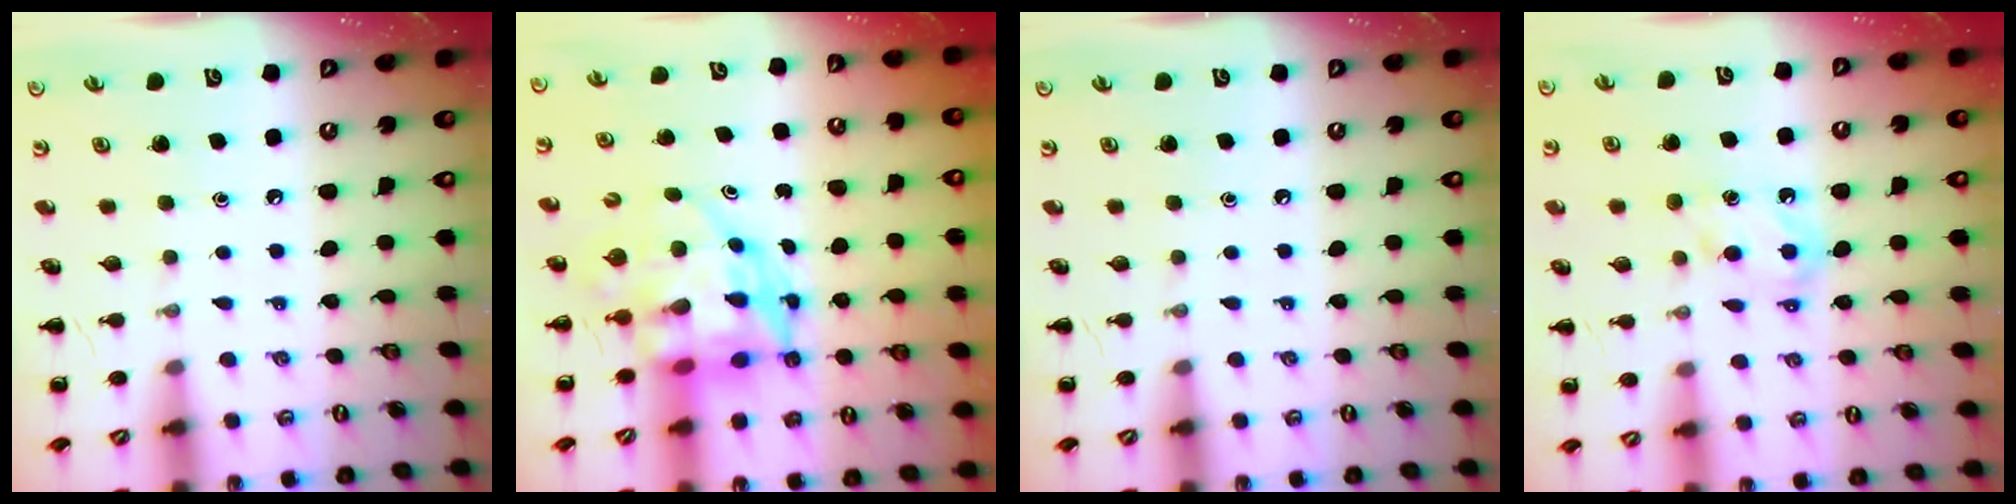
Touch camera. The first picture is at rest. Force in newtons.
{"total": 7.1, "press": 6.7, "slide": 2.4}
{"total": 0.0}
{"total": 6.9, "press": 6.9, "slide": 0.7}